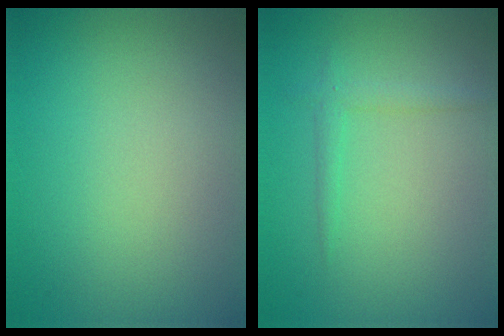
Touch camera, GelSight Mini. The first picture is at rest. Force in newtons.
{"total": 1.4, "press": 1.4, "slide": 0.0}